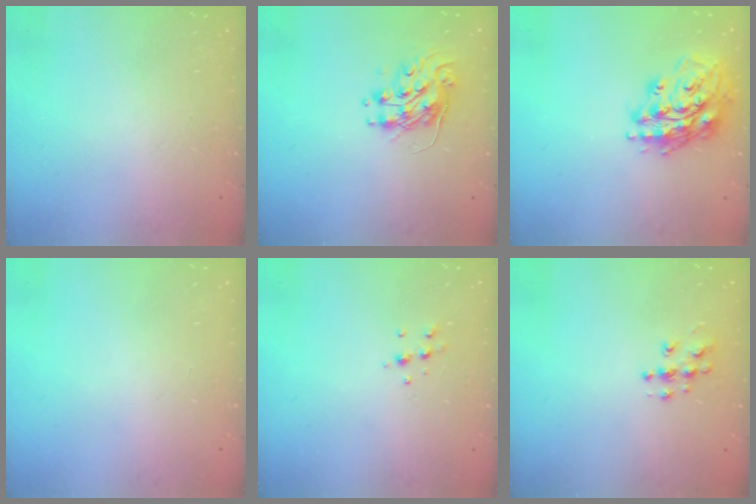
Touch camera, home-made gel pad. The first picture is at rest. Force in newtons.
{"total": 8.8, "press": 8.8, "slide": 0.3}
{"total": 17.6, "press": 17.4, "slide": 2.6}
{"total": 0.0}
{"total": 5.8, "press": 5.7, "slide": 1.2}
{"total": 6.2, "press": 6.2, "slide": 0.2}